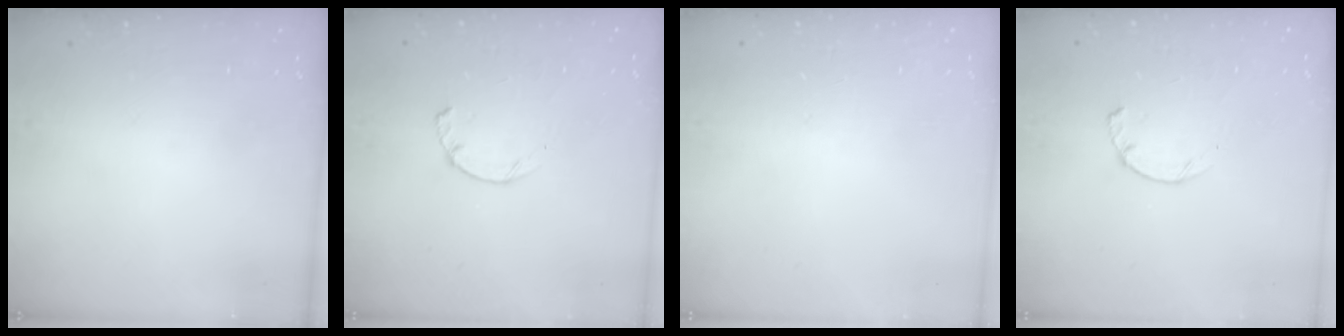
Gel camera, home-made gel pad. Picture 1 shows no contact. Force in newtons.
{"total": 2.3, "press": 2.3, "slide": 0.4}
{"total": 2.6, "press": 2.6, "slide": 0.2}
{"total": 2.3, "press": 2.3, "slide": 0.4}